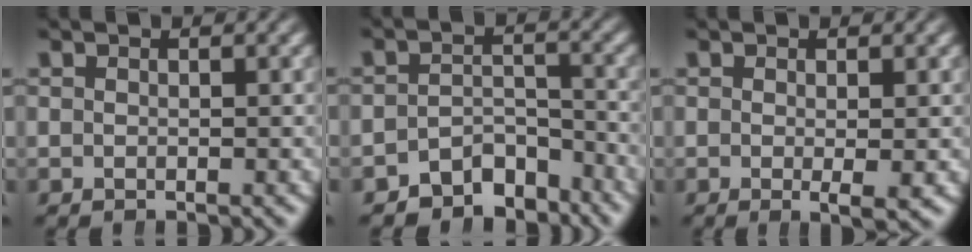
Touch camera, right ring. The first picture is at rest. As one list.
[{"total": 6.0, "force": [-5.1, 2.7, 1.7], "torque": [-0.018, -0.022, -0.081]}, {"total": 1.8, "force": [-0.4, 0.1, 1.7], "torque": [-0.025, -0.009, -0.004]}]